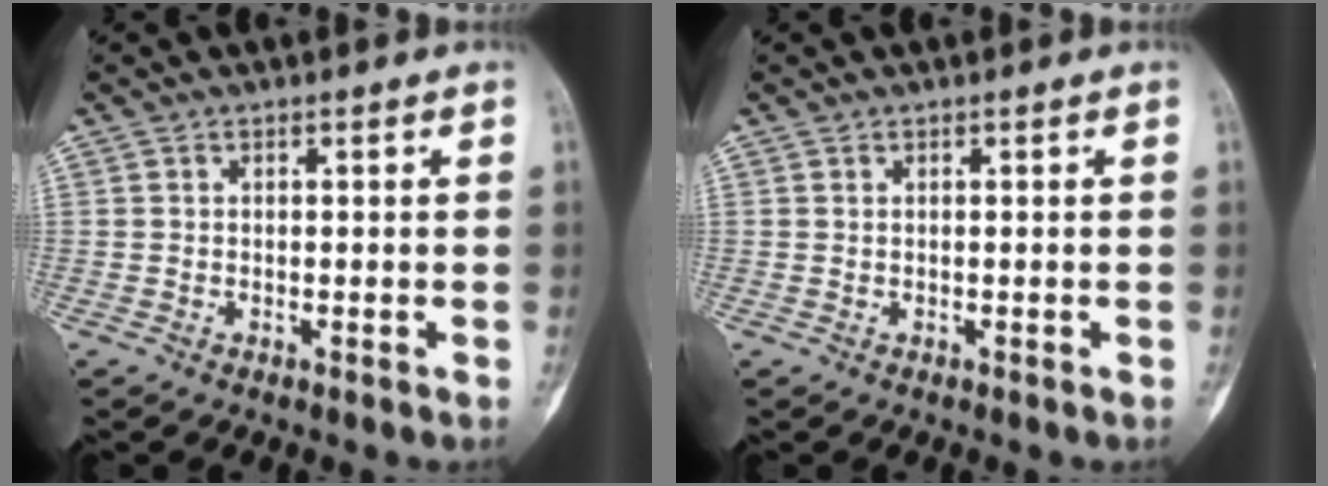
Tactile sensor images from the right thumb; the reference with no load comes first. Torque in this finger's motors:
{"motor_torque": [0.17, 0.03, -0.02, 0.01, 0.02]}